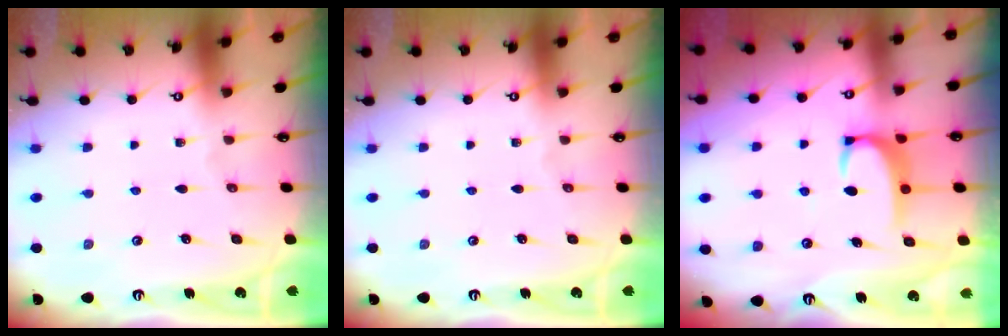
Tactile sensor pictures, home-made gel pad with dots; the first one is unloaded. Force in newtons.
{"total": 0.0}
{"total": 2.9, "press": 2.9, "slide": 0.4}